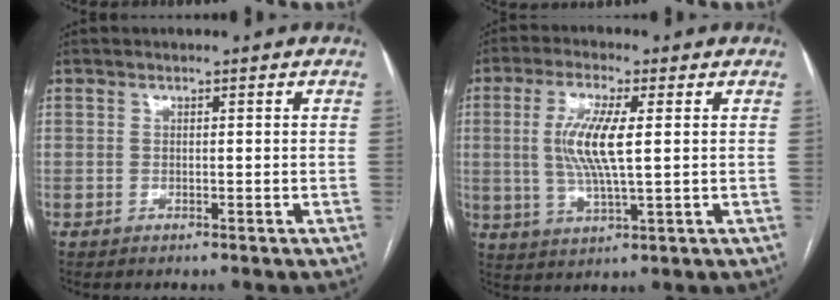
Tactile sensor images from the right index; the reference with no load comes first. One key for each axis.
{"total": 8.6, "fx": 1.1, "fy": 1.3, "fz": 8.5, "tx": -0.179, "ty": -0.002, "tz": 0.023}